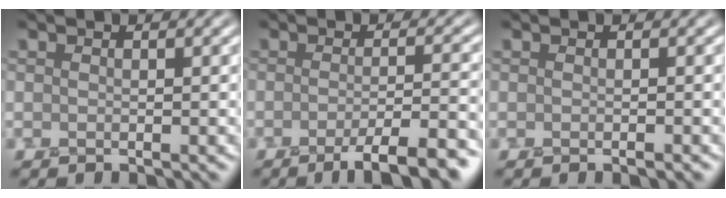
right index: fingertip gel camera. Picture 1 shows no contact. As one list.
[{"total": 6.3, "force": [-3.6, 1.3, 5.0], "torque": [-0.066, 0.002, -0.056]}, {"total": 0.6, "force": [-0.3, 0.1, 0.5], "torque": [-0.005, 0.000, -0.003]}]